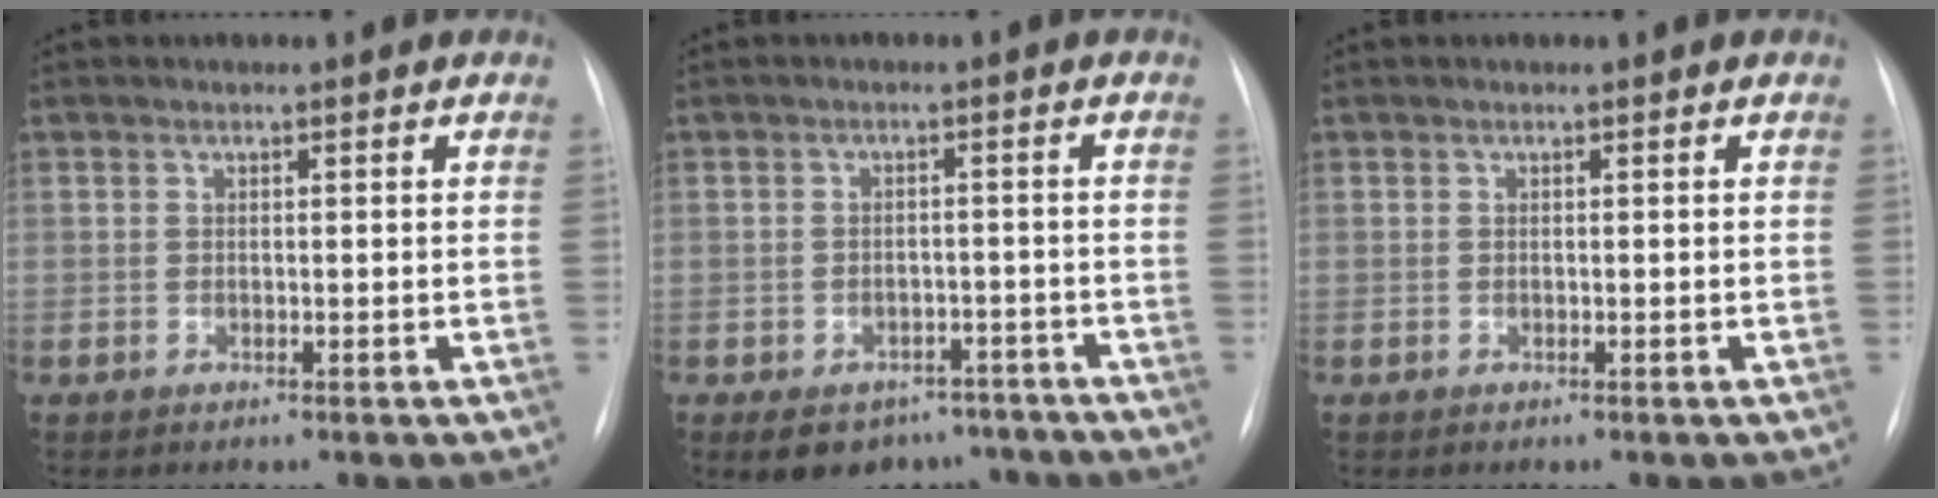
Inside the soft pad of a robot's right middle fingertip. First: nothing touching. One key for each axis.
{"total": 8.3, "fx": -6.1, "fy": 5.1, "fz": 2.2, "tx": -0.018, "ty": 0.010, "tz": -0.079}
{"total": 0.0}